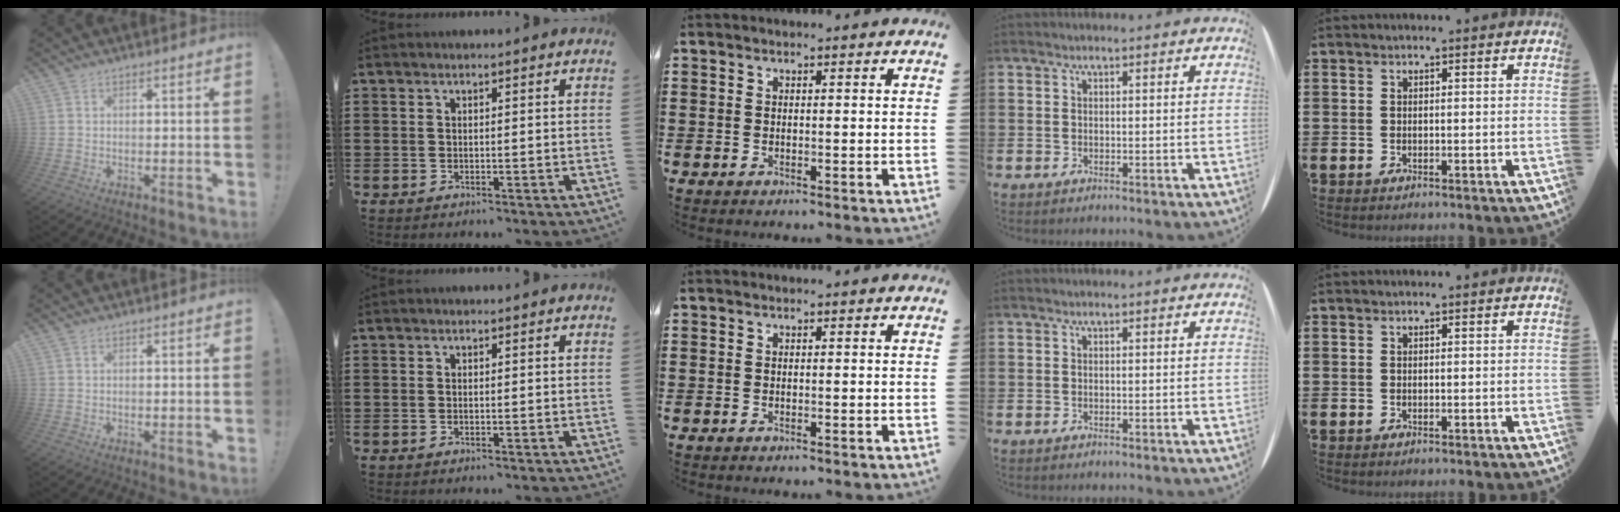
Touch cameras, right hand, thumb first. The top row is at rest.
{}